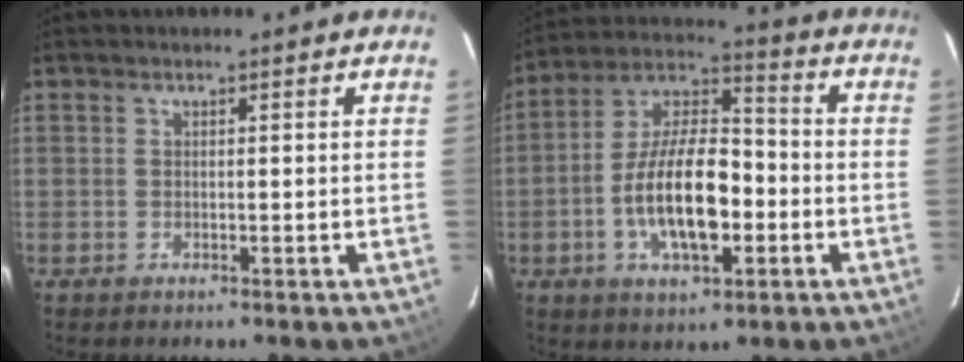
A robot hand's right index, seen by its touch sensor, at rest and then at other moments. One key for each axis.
{"total": 15.5, "fx": -3.9, "fy": 6.7, "fz": 13.4, "tx": -0.255, "ty": 0.011, "tz": -0.070}